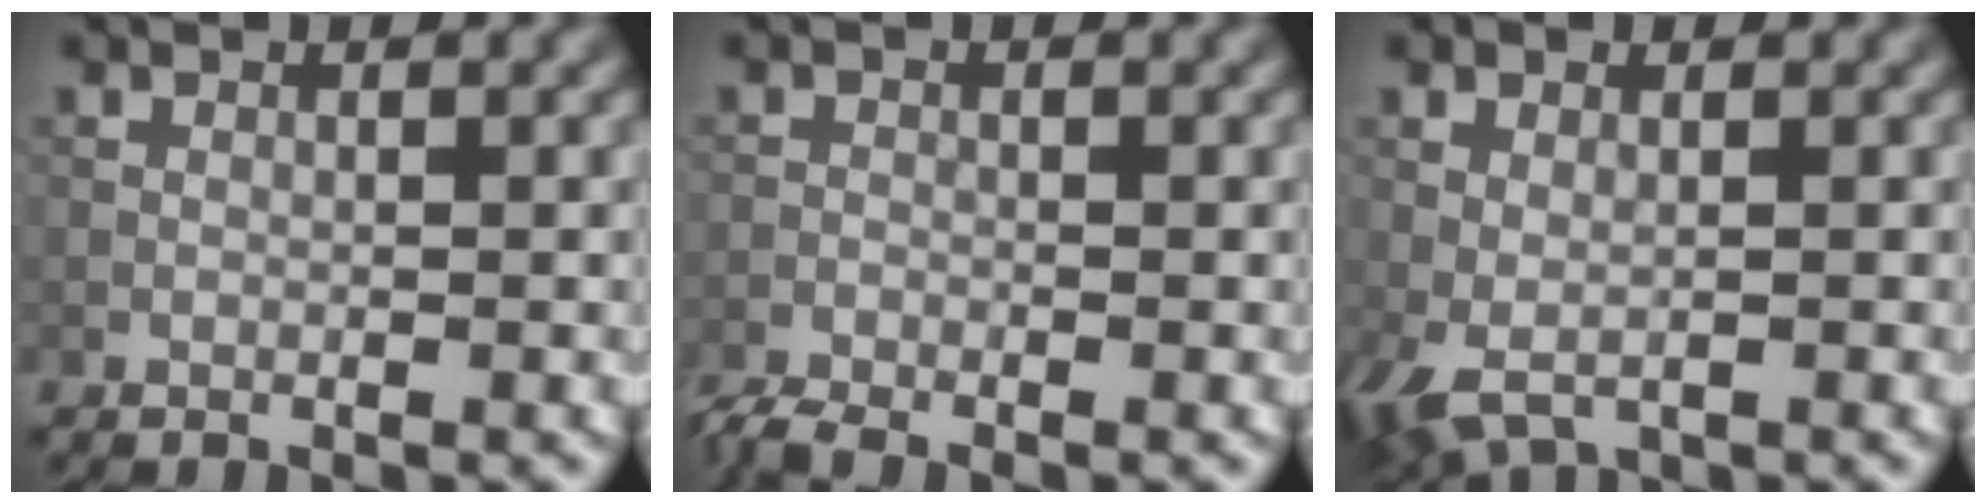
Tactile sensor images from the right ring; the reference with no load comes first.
{"total": 3.0, "force": [-2.7, 0.3, 1.2], "torque": [-0.031, -0.010, -0.063]}
{"total": 3.8, "force": [-1.1, 2.4, 2.8], "torque": [-0.064, -0.007, -0.015]}